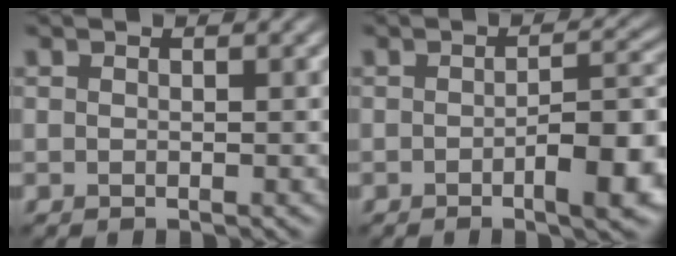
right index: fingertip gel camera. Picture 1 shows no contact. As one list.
[{"total": 6.8, "force": [-2.2, 2.0, 6.1], "torque": [-0.081, 0.002, -0.032]}]